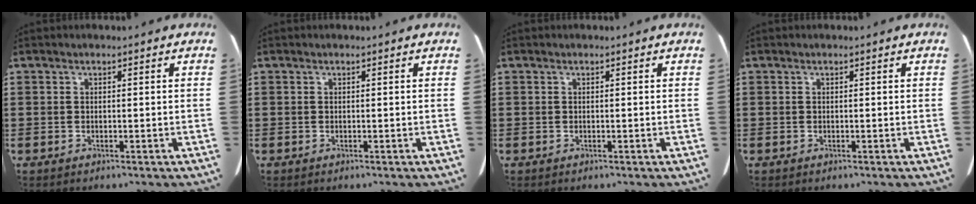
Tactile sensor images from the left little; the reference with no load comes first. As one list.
[{"total": 0.0}, {"total": 0.0}, {"total": 0.0}]